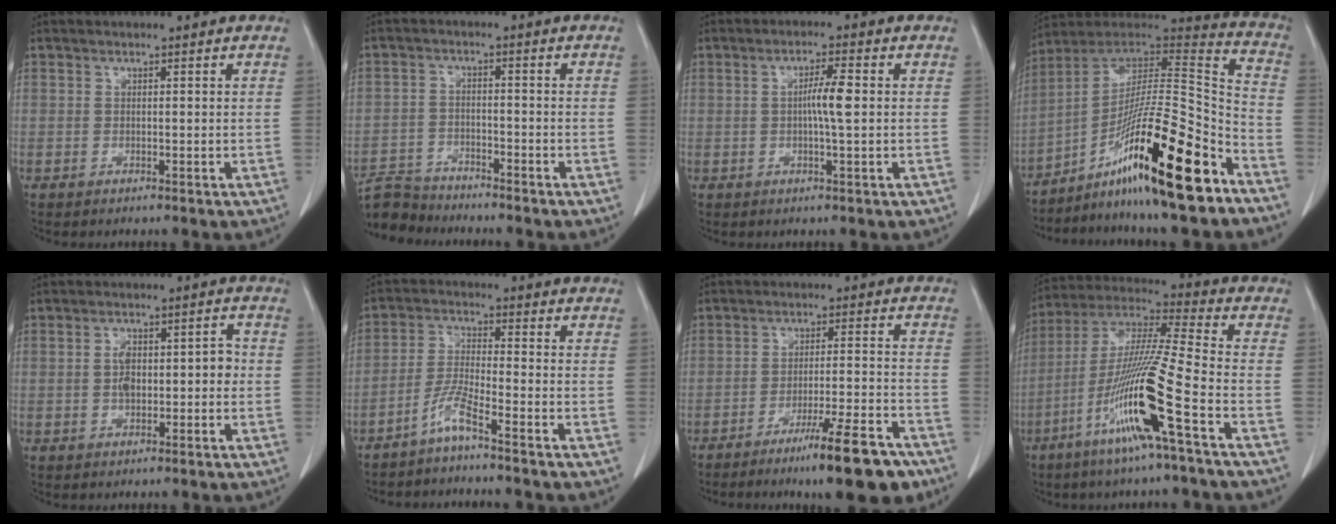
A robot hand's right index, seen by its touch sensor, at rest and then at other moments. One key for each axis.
{"total": 6.3, "fx": -6.2, "fy": 1.2, "fz": -0.2, "tx": 0.005, "ty": -0.004, "tz": -0.116}
{"total": 4.0, "fx": 0.1, "fy": 0.0, "fz": 4.0, "tx": -0.073, "ty": 0.000, "tz": 0.000}
{"total": 23.6, "fx": -13.5, "fy": 1.7, "fz": 19.2, "tx": -0.307, "ty": -0.009, "tz": -0.232}
{"total": 5.3, "fx": -0.4, "fy": 2.6, "fz": 4.6, "tx": -0.078, "ty": 0.023, "tz": -0.006}
{"total": 4.8, "fx": -3.7, "fy": -0.6, "fz": 2.9, "tx": -0.069, "ty": -0.009, "tz": -0.083}
{"total": 12.5, "fx": -8.9, "fy": 1.0, "fz": 8.8, "tx": -0.121, "ty": -0.006, "tz": -0.137}
{"total": 16.4, "fx": -6.8, "fy": -1.2, "fz": 14.9, "tx": -0.300, "ty": -0.016, "tz": -0.135}